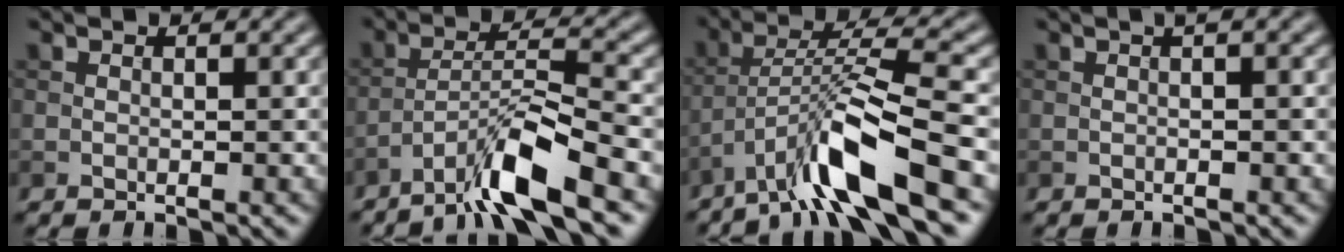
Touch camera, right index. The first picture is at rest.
{"total": 6.9, "force": [-4.8, 0.7, 4.9], "torque": [-0.086, 0.009, -0.092]}
{"total": 8.6, "force": [-5.2, 1.3, 6.7], "torque": [-0.119, 0.013, -0.099]}
{"total": 1.2, "force": [0.2, 0.2, 1.2], "torque": [-0.017, 0.003, 0.000]}